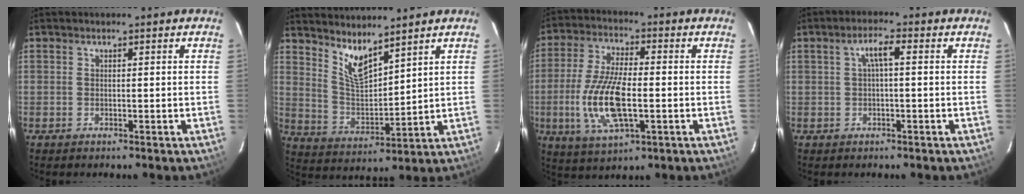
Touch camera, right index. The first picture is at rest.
{"total": 7.8, "force": [6.2, 1.8, 4.4], "torque": [-0.083, -0.013, 0.127]}
{"total": 13.8, "force": [-2.7, 4.9, 12.6], "torque": [-0.266, -0.007, -0.050]}
{"total": 3.0, "force": [0.3, 0.6, 3.0], "torque": [-0.059, 0.009, 0.008]}